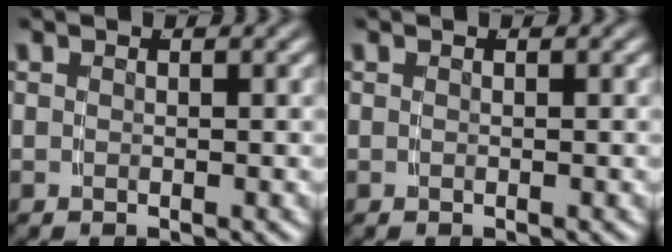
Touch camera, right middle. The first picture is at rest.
{"total": 0.0}